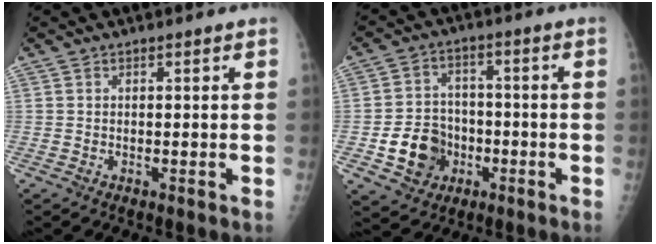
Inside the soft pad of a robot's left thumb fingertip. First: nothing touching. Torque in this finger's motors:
{"motor_torque": [-0.05, 0.10, 0.34, 0.23, 0.03]}